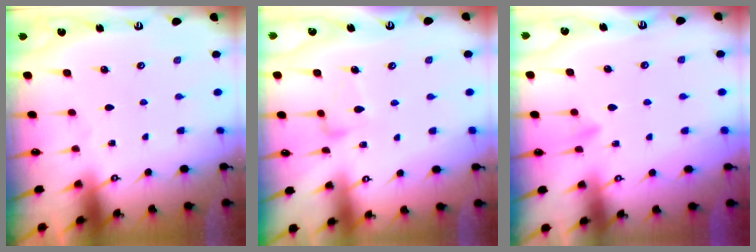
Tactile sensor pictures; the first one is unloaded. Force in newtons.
{"total": 11.5, "press": 11.4, "slide": 0.5}
{"total": 5.6, "press": 5.6, "slide": 0.7}